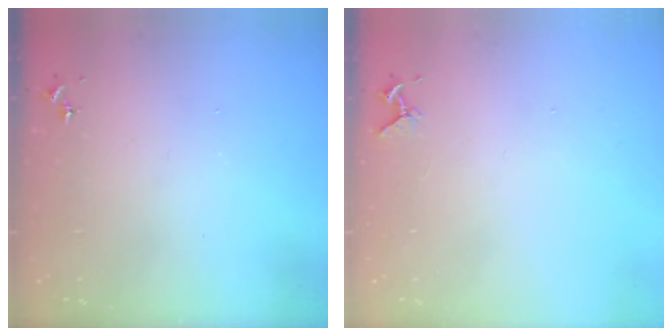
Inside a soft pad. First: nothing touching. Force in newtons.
{"total": 4.2, "press": 4.2, "slide": 0.4}